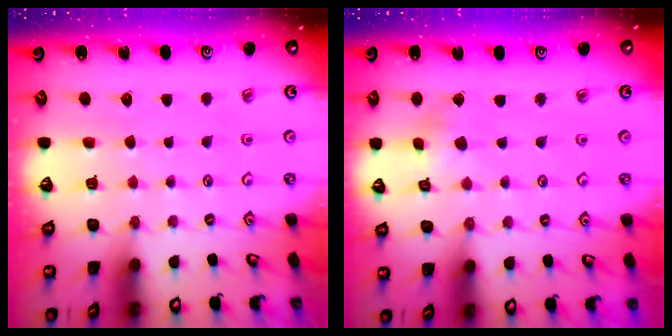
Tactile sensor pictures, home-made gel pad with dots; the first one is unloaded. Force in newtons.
{"total": 2.1, "press": 2.1, "slide": 0.2}